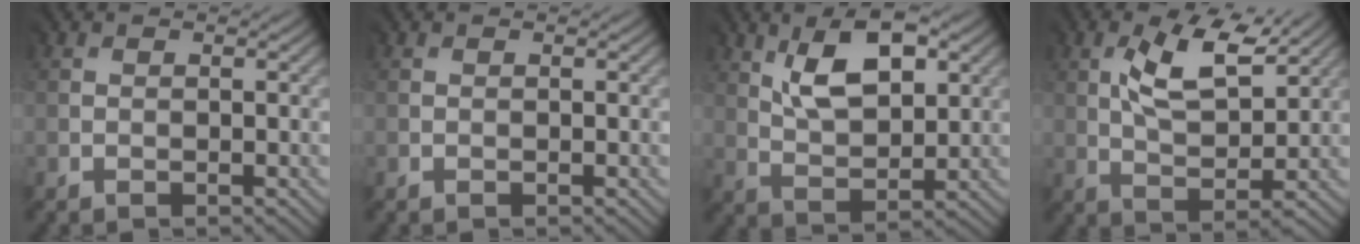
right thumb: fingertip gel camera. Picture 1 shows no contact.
{"total": 0.0}
{"total": 7.9, "force": [4.6, 3.8, 5.2], "torque": [-0.096, 0.007, 0.087]}
{"total": 7.3, "force": [4.2, 2.8, 5.3], "torque": [-0.101, 0.002, 0.077]}